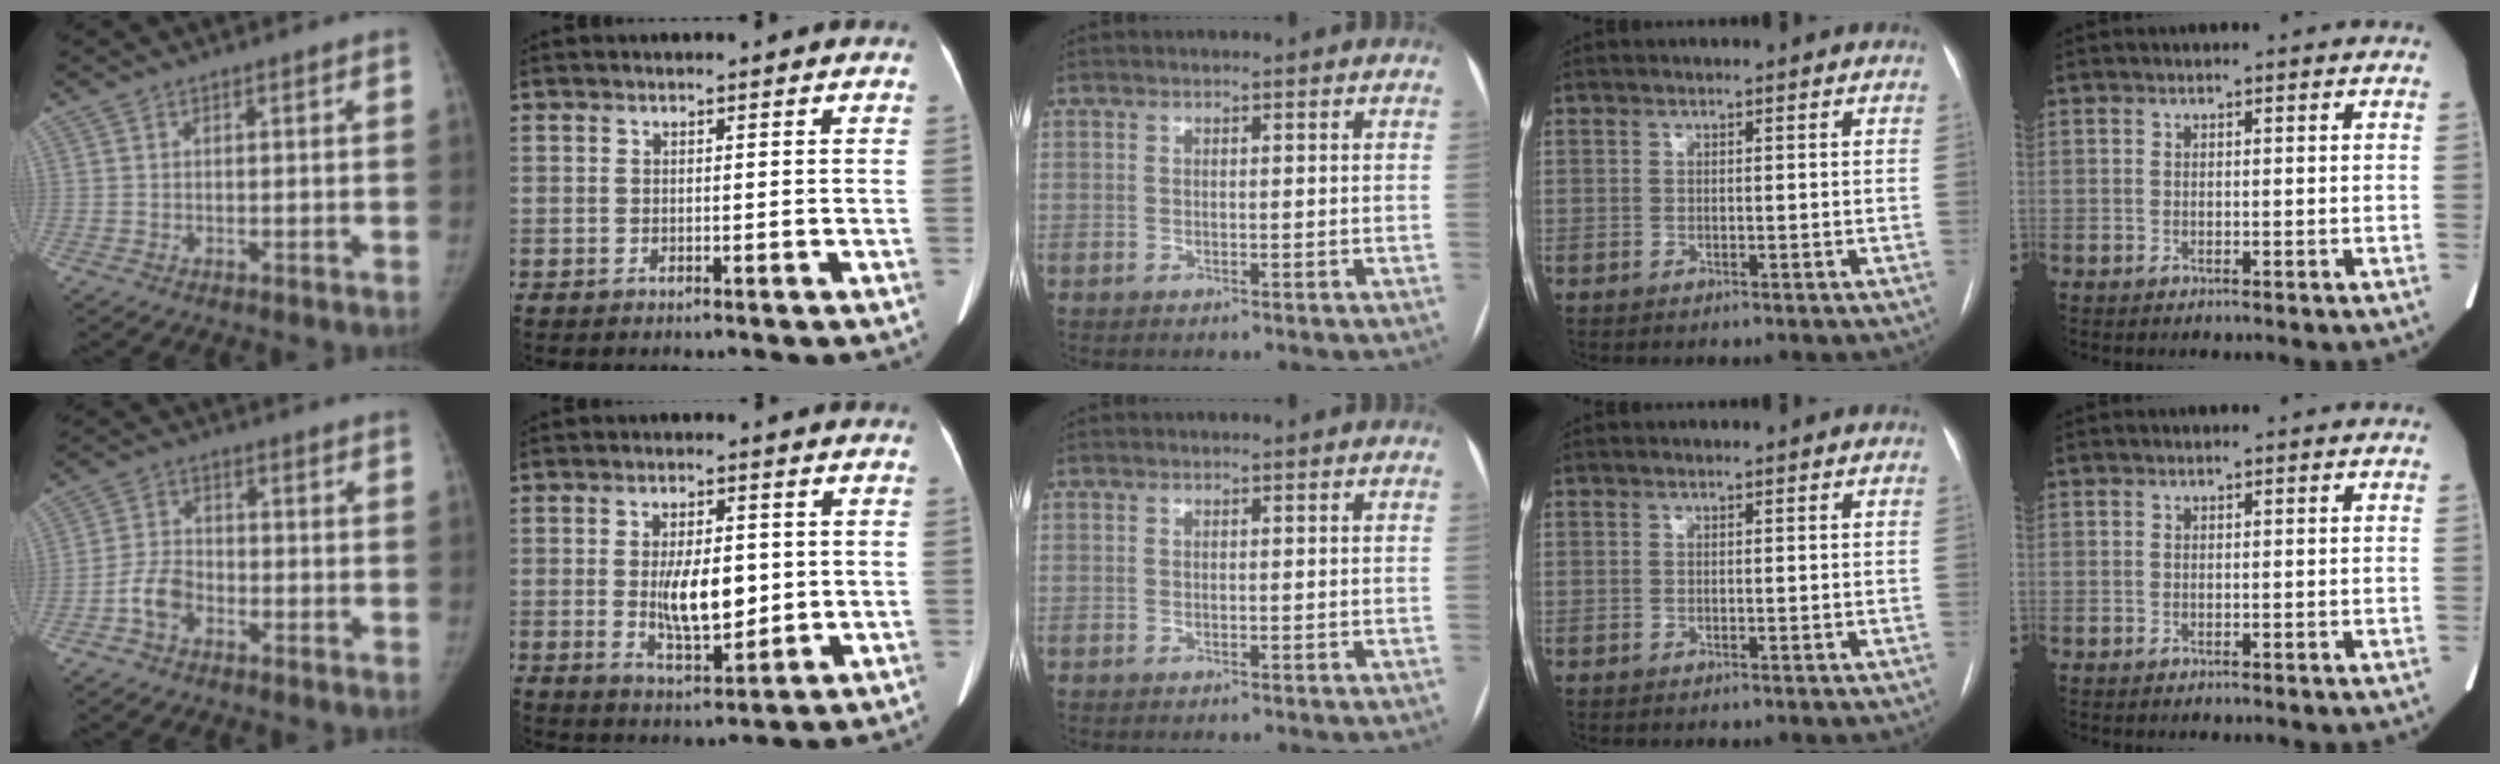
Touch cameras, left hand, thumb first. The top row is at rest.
{"thumb": {"total": 5.5, "force": [-2.9, 3.6, 2.9], "torque": [-0.047, 0.023, -0.062]}, "index": {"total": 8.5, "force": [-1.0, 3.3, 7.7], "torque": [-0.139, -0.008, -0.007]}}